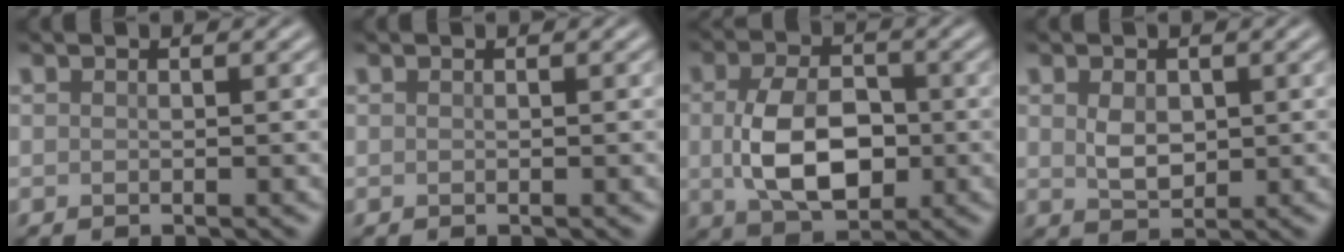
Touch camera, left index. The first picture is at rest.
{"total": 0.0}
{"total": 7.1, "force": [-0.4, 4.5, 5.5], "torque": [-0.114, -0.008, -0.007]}
{"total": 2.5, "force": [0.4, 1.7, 1.8], "torque": [-0.039, -0.003, 0.012]}